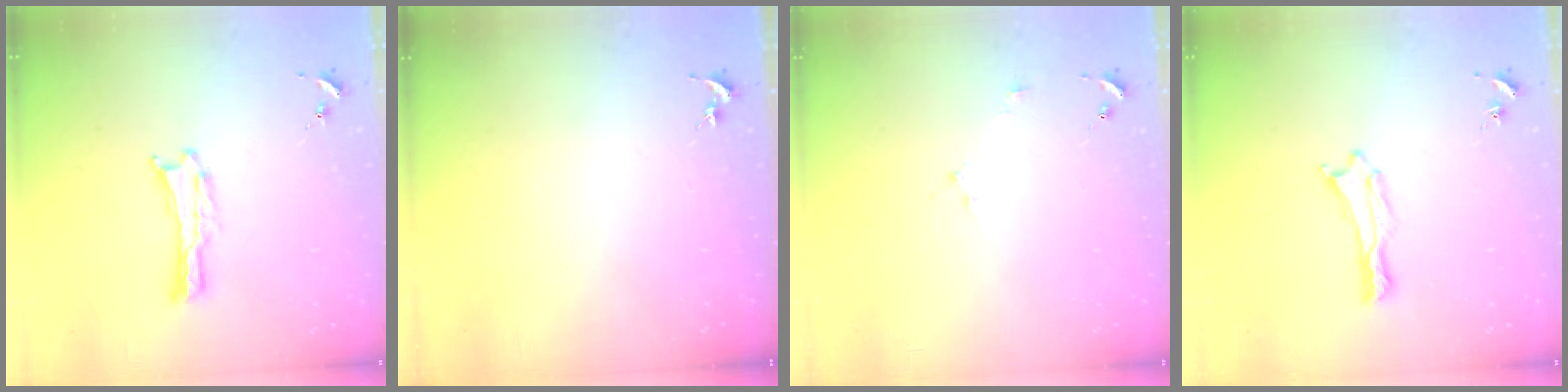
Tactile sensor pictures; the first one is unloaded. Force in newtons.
{"total": 0.0}
{"total": 2.2, "press": 2.2, "slide": 0.2}
{"total": 0.0}